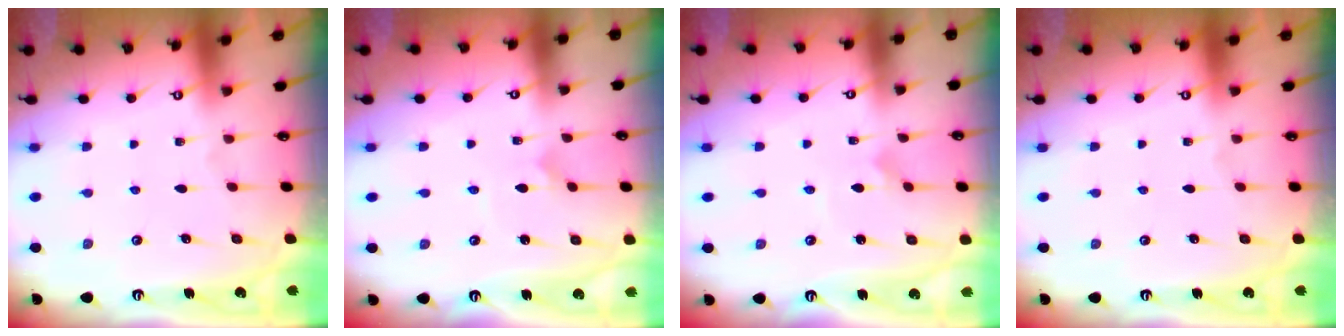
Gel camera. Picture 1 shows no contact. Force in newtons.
{"total": 2.1, "press": 2.1, "slide": 0.1}
{"total": 3.3, "press": 3.3, "slide": 0.2}
{"total": 0.0}